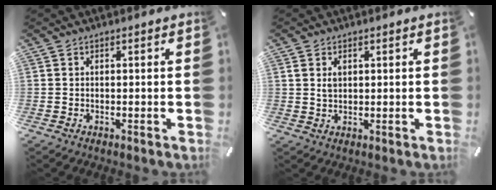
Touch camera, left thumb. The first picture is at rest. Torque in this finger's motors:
{"motor_torque": [0.16, 0.40, -0.03, -0.03, 0.00]}